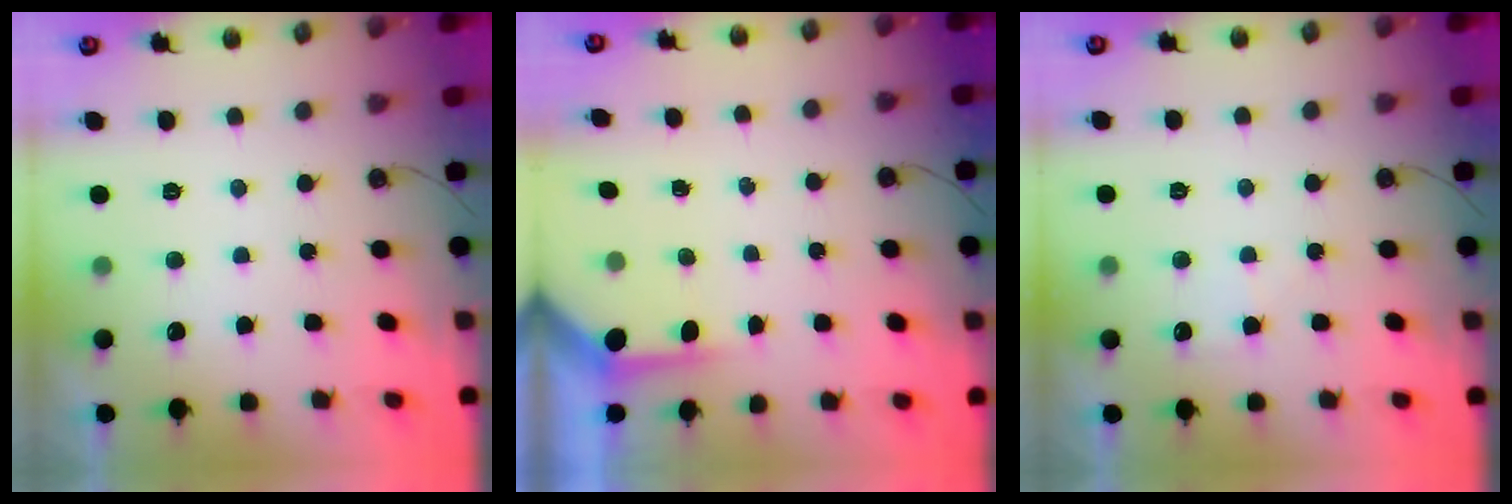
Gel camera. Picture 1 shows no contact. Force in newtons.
{"total": 3.7, "press": 3.7, "slide": 0.4}
{"total": 3.5, "press": 3.5, "slide": 0.5}